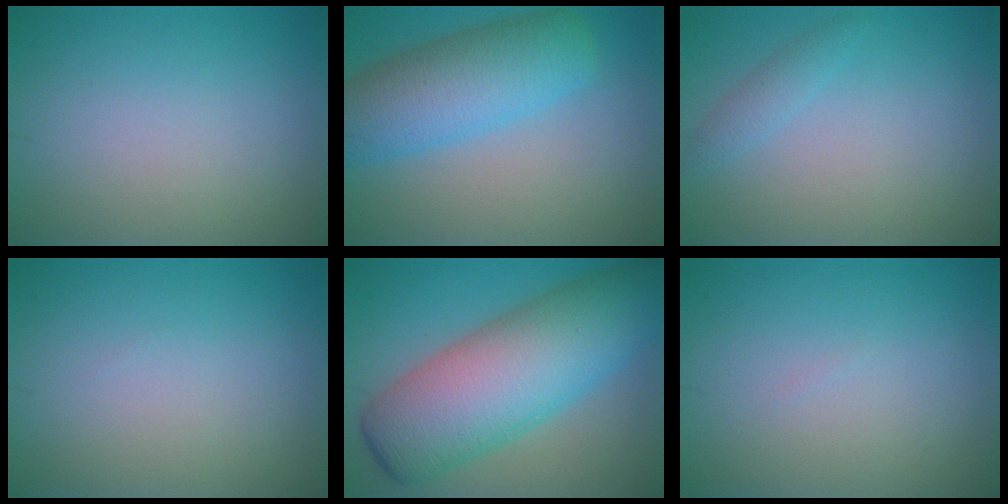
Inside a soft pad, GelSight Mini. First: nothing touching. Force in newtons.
{"total": 7.9, "press": 7.9, "slide": 0.2}
{"total": 1.4, "press": 1.4, "slide": 0.1}
{"total": 0.0}
{"total": 12.4, "press": 12.4, "slide": 0.2}
{"total": 0.0}